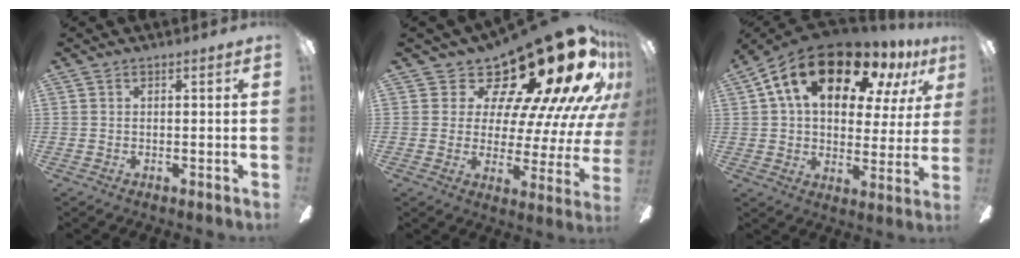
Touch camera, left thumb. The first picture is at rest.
{"total": 24.4, "force": [15.2, 9.9, 16.3], "torque": [-0.245, -0.121, 0.267]}
{"total": 19.8, "force": [11.6, 10.4, 12.2], "torque": [-0.212, -0.049, 0.198]}